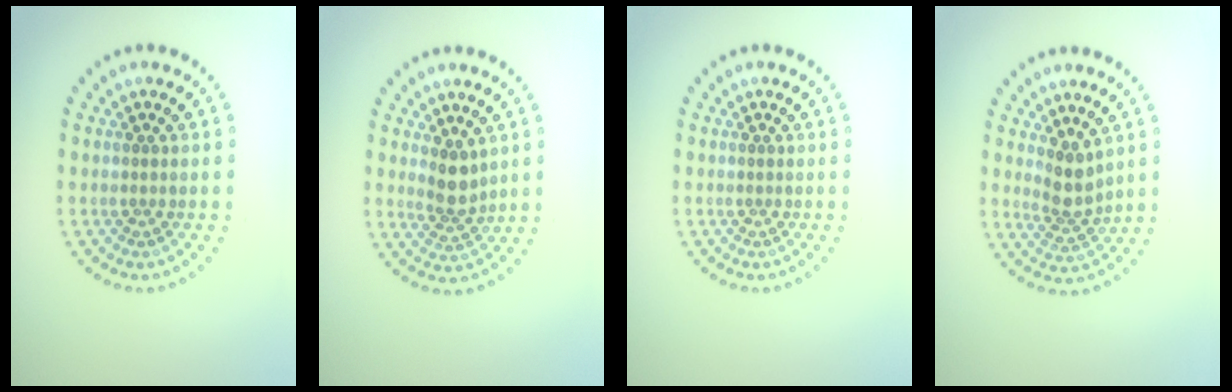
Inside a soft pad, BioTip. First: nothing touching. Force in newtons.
{"total": 2.4, "press": 1.9, "slide": 1.4}
{"total": 0.0}
{"total": 2.8, "press": 2.2, "slide": 1.7}